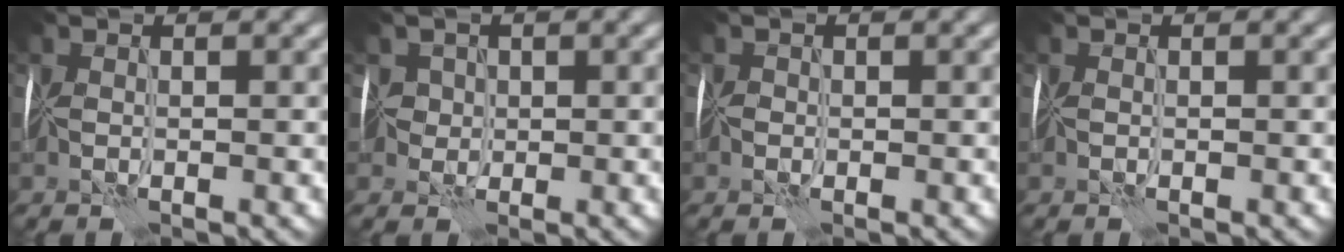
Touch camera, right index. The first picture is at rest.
{"total": 2.1, "force": [0.4, 2.1, -0.1], "torque": [0.008, 0.014, 0.003]}
{"total": 0.7, "force": [-0.4, 0.5, -0.2], "torque": [0.003, 0.002, -0.011]}
{"total": 0.0}